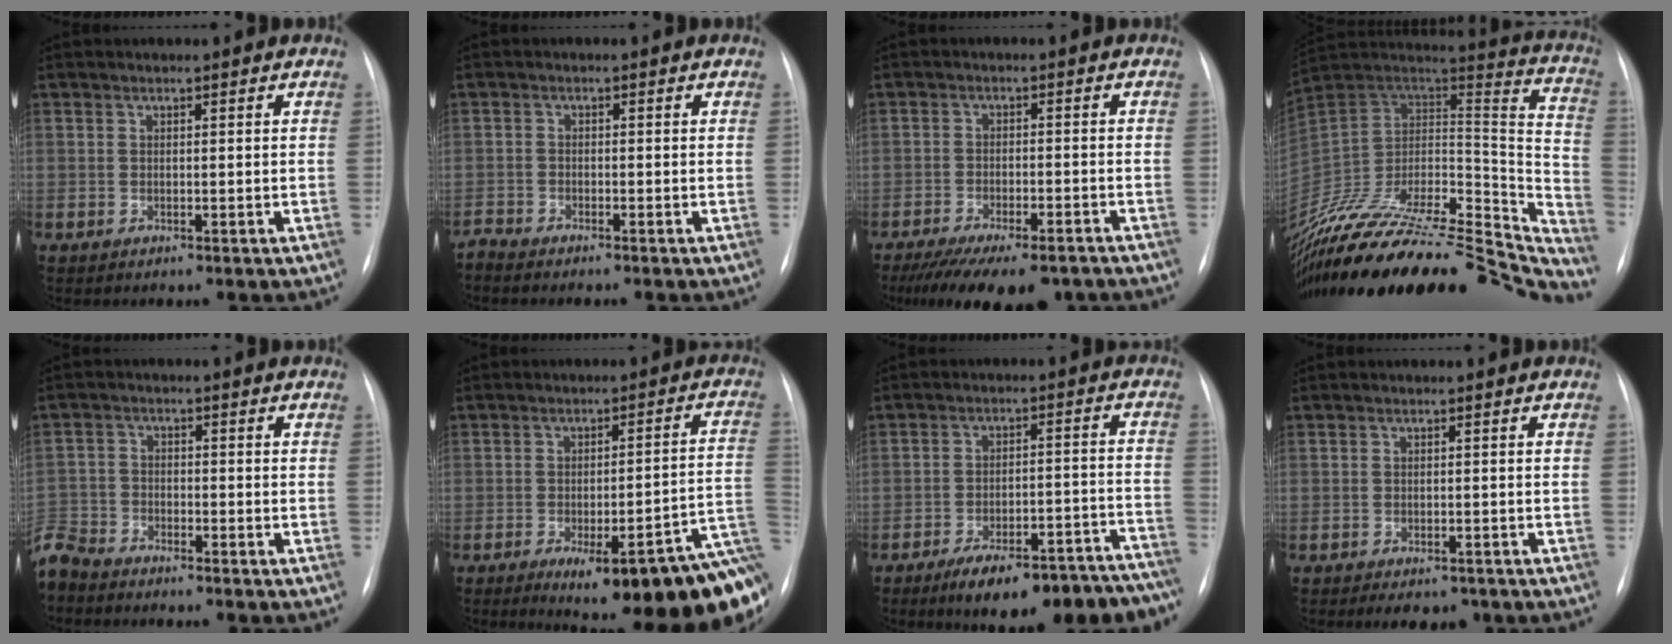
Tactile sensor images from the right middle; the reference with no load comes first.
{"total": 1.7, "force": [-1.7, 0.0, -0.1], "torque": [0.000, -0.005, -0.031]}
{"total": 15.6, "force": [-12.2, 4.9, 8.4], "torque": [-0.147, -0.019, -0.171]}
{"total": 41.7, "force": [-36.8, 10.1, 16.9], "torque": [-0.228, -0.044, -0.529]}
{"total": 7.2, "force": [-6.7, 2.4, 1.0], "torque": [-0.026, -0.008, -0.132]}
{"total": 22.1, "force": [-11.8, 3.5, 18.3], "torque": [-0.126, 0.004, -0.148]}
{"total": 20.1, "force": [-16.5, 5.5, 10.0], "torque": [-0.071, 0.041, -0.225]}
{"total": 5.3, "force": [-4.1, 2.5, 2.2], "torque": [-0.021, 0.001, -0.049]}